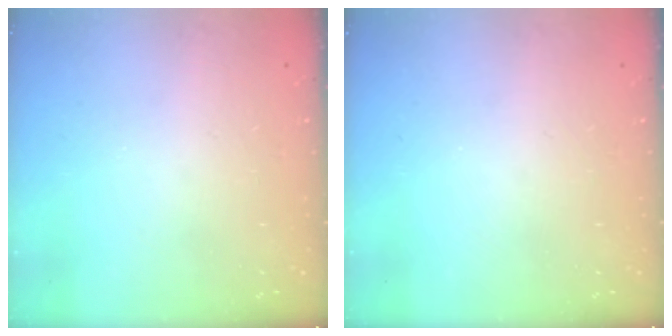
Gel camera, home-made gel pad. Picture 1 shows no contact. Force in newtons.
{"total": 0.0}